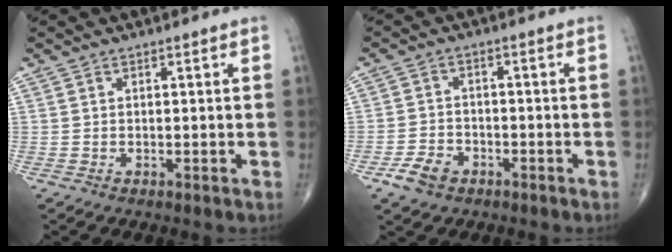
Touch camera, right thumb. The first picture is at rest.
{"total": 4.7, "force": [-2.8, 3.2, 2.1], "torque": [-0.033, 0.016, -0.047]}